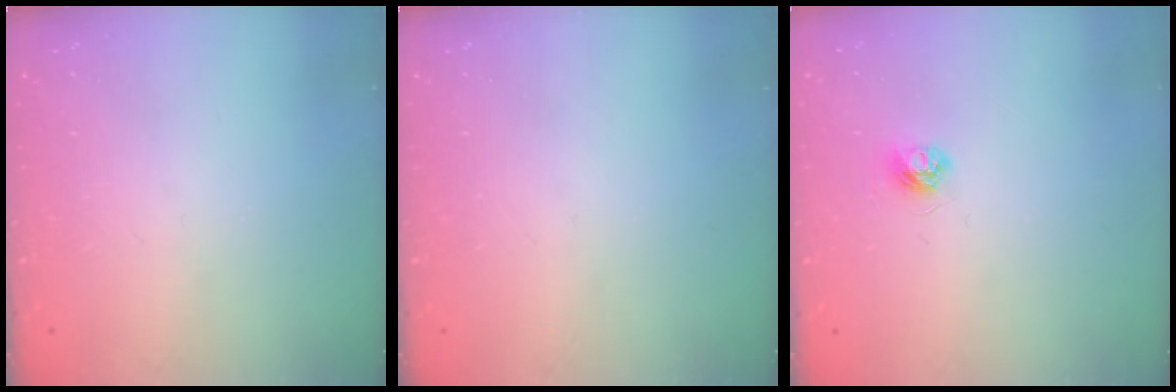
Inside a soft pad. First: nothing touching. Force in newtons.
{"total": 0.0}
{"total": 3.6, "press": 3.6, "slide": 0.5}